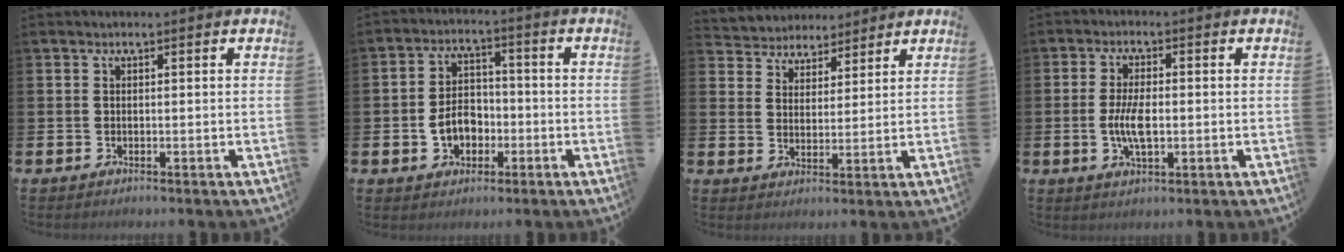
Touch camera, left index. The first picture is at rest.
{"total": 5.4, "force": [-1.7, 4.0, 3.1], "torque": [-0.050, 0.007, -0.036]}
{"total": 4.3, "force": [3.9, 1.5, -1.0], "torque": [-0.009, -0.023, 0.069]}
{"total": 5.2, "force": [-0.5, 2.1, 4.8], "torque": [-0.089, 0.001, -0.013]}